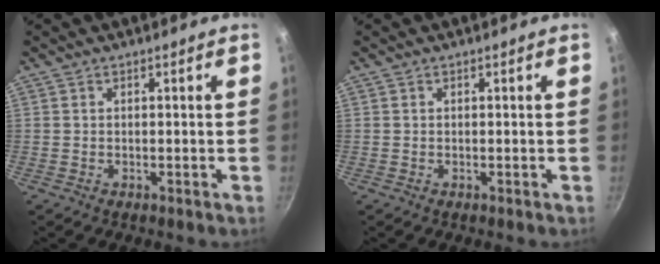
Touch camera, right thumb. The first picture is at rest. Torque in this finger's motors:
{"motor_torque": [-0.44, 0.10, 0.00, 0.00, 0.00]}